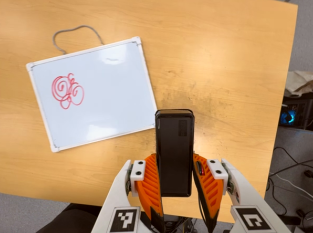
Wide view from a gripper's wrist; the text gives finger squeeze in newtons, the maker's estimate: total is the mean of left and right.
{"total": 4.9, "left": 3.6, "right": 6.3}